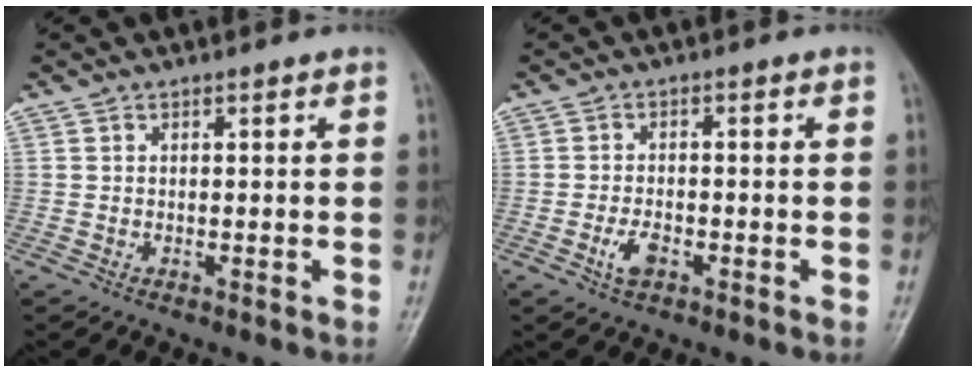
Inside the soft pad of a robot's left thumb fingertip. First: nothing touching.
{"total": 3.3, "force": [-1.8, 1.8, 2.2], "torque": [-0.047, 0.008, -0.032]}